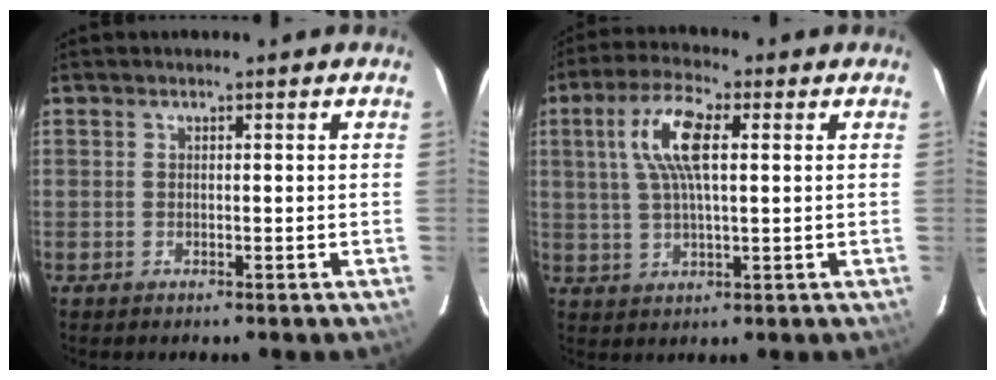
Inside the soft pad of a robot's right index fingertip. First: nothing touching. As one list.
[{"total": 9.6, "force": [2.5, 3.1, 8.7], "torque": [-0.173, 0.017, 0.046]}]